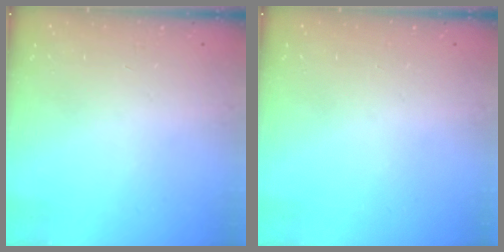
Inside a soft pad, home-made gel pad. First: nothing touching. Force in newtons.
{"total": 0.0}